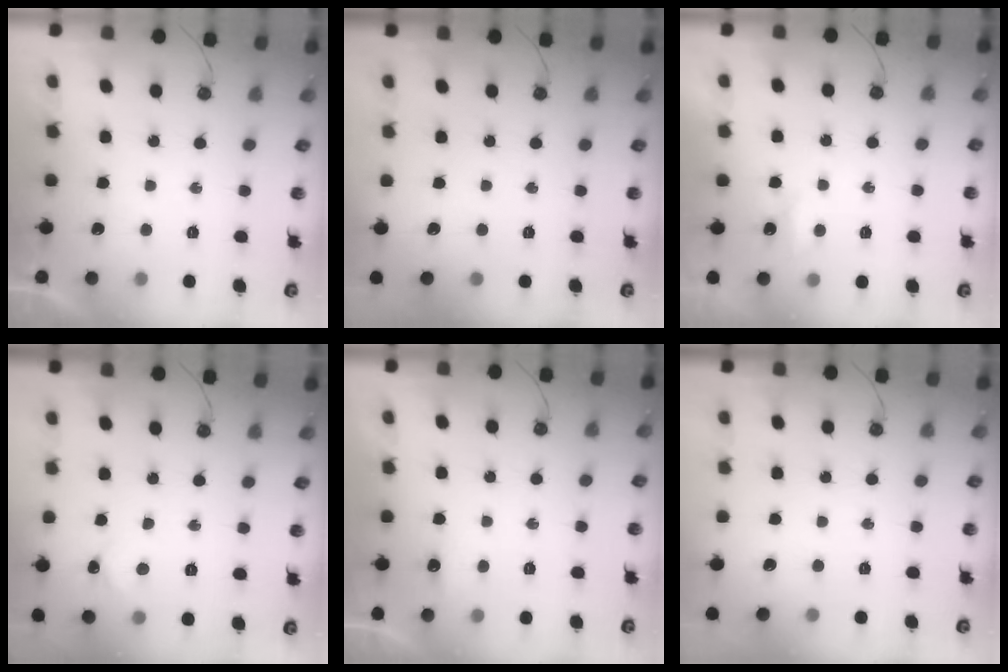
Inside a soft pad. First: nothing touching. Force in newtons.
{"total": 0.0}
{"total": 2.9, "press": 2.8, "slide": 0.6}
{"total": 1.7, "press": 1.7, "slide": 0.2}
{"total": 2.7, "press": 2.6, "slide": 0.8}
{"total": 0.0}